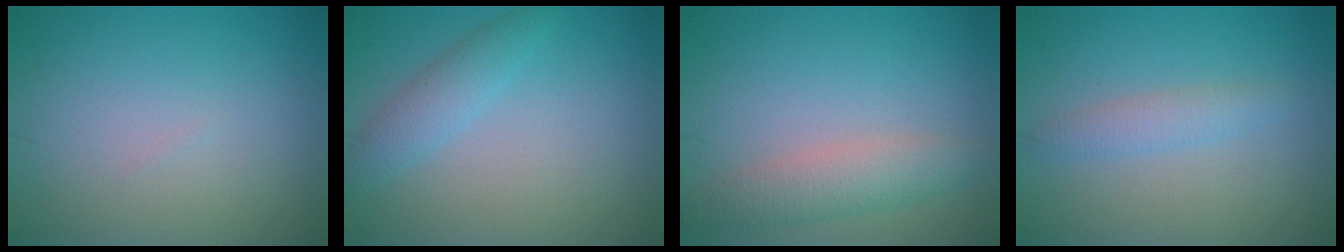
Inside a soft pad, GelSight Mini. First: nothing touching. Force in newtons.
{"total": 2.3, "press": 2.3, "slide": 0.2}
{"total": 3.2, "press": 3.2, "slide": 0.0}
{"total": 1.9, "press": 1.9, "slide": 0.0}